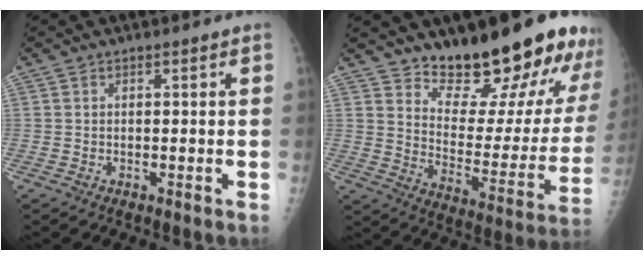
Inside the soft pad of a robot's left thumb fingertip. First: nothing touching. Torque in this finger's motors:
{"motor_torque": [0.89, 1.12, 1.06, -1.70, 0.04]}